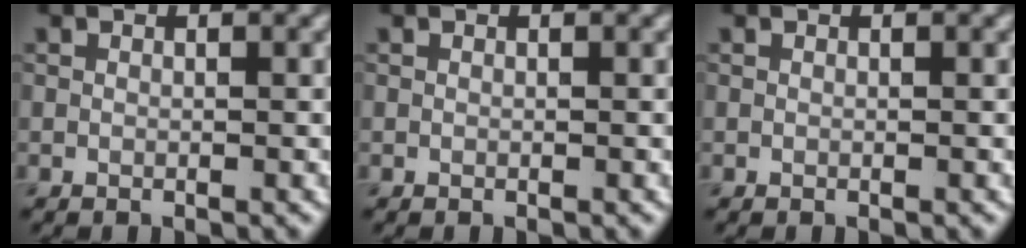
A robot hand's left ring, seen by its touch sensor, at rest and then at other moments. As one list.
[{"total": 0.0}, {"total": 0.0}]